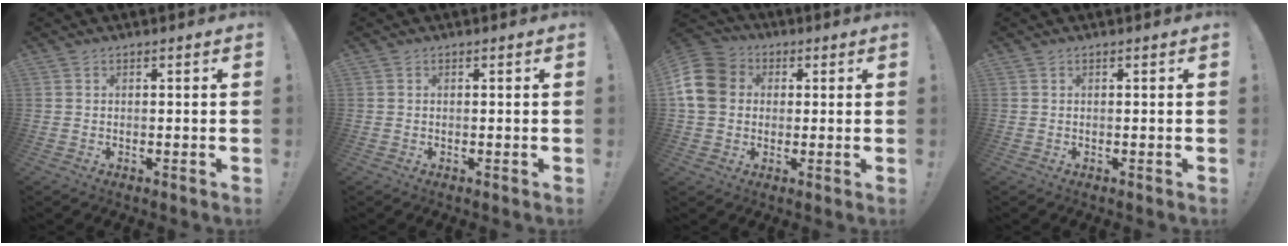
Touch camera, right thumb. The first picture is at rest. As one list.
[{"total": 0.0}, {"total": 13.0, "force": [1.8, 10.9, 7.0], "torque": [-0.123, 0.013, 0.042]}, {"total": 0.0}]